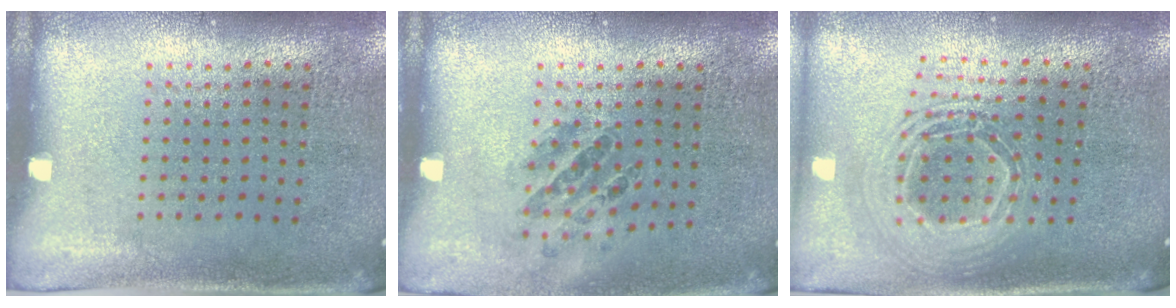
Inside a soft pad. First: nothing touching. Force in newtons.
{"total": 0.9, "press": 0.9, "slide": 0.3}
{"total": 2.2, "press": 1.7, "slide": 1.3}